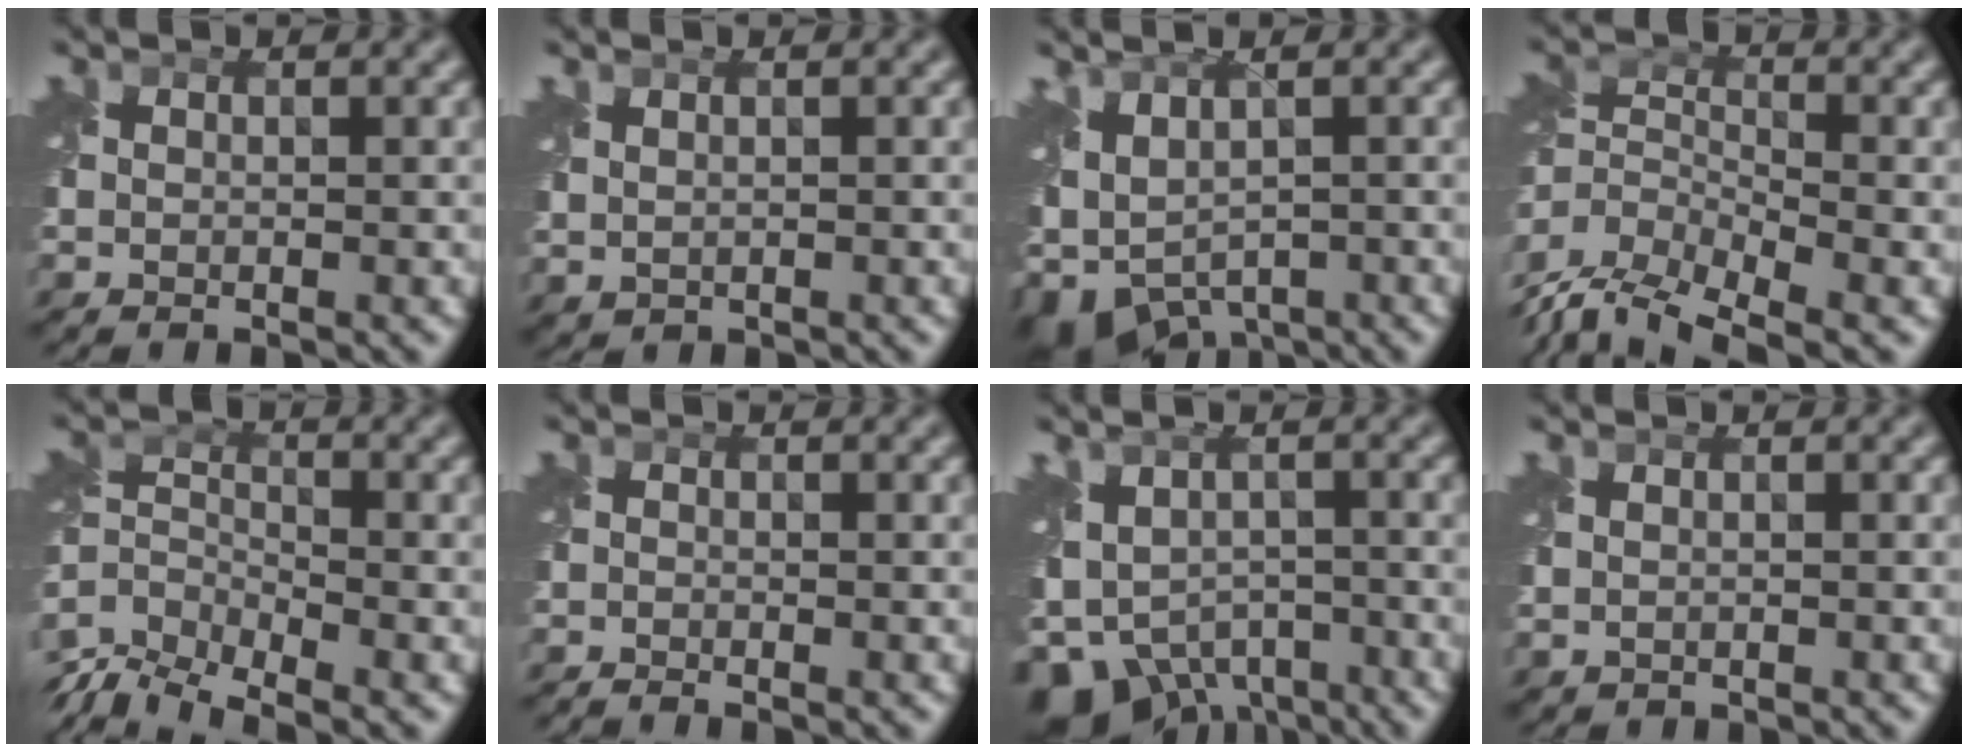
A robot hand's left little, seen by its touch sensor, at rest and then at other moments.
{"total": 0.9, "force": [0.6, 0.6, 0.5], "torque": [-0.014, -0.003, 0.019]}
{"total": 5.3, "force": [-2.5, 3.0, 3.6], "torque": [-0.069, -0.014, -0.042]}
{"total": 7.6, "force": [-4.5, 3.3, 5.1], "torque": [-0.094, -0.008, -0.096]}
{"total": 6.6, "force": [-4.9, 2.7, 3.6], "torque": [-0.062, -0.008, -0.104]}
{"total": 1.3, "force": [-1.2, 0.0, 0.4], "torque": [-0.007, -0.011, -0.028]}
{"total": 7.3, "force": [-4.1, 4.7, 3.9], "torque": [-0.073, -0.017, -0.065]}
{"total": 0.6, "force": [0.3, 0.5, 0.3], "torque": [-0.010, -0.003, 0.011]}